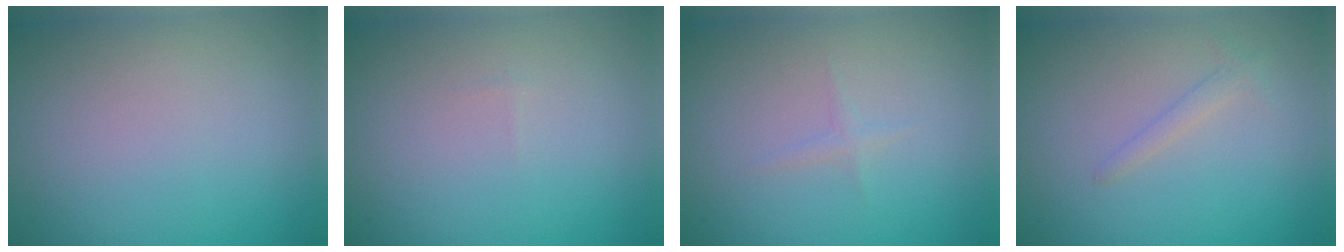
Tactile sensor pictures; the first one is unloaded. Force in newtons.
{"total": 0.0}
{"total": 0.7, "press": 0.7, "slide": 0.1}
{"total": 1.1, "press": 1.1, "slide": 0.1}